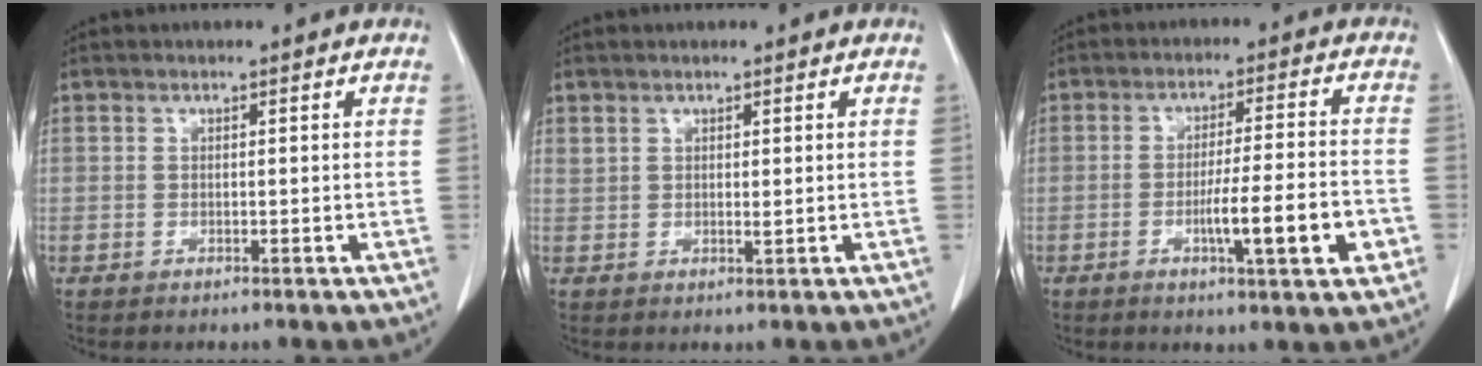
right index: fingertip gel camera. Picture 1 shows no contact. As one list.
[{"total": 1.3, "force": [0.8, 0.5, 0.9], "torque": [-0.024, -0.004, 0.021]}, {"total": 9.5, "force": [-3.1, 0.6, 8.9], "torque": [-0.141, -0.003, -0.047]}]